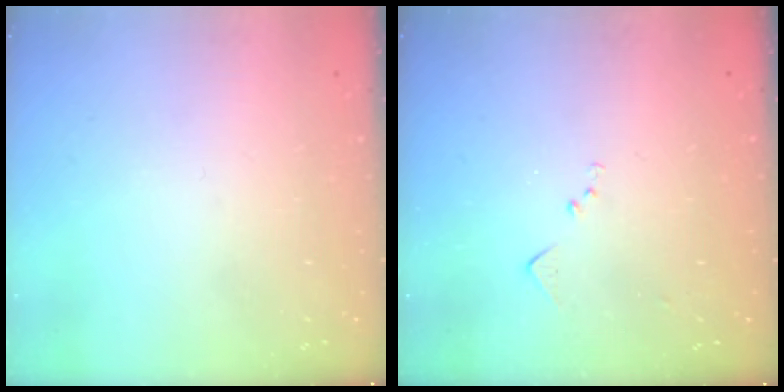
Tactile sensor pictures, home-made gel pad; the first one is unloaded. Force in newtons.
{"total": 6.3, "press": 6.3, "slide": 0.9}